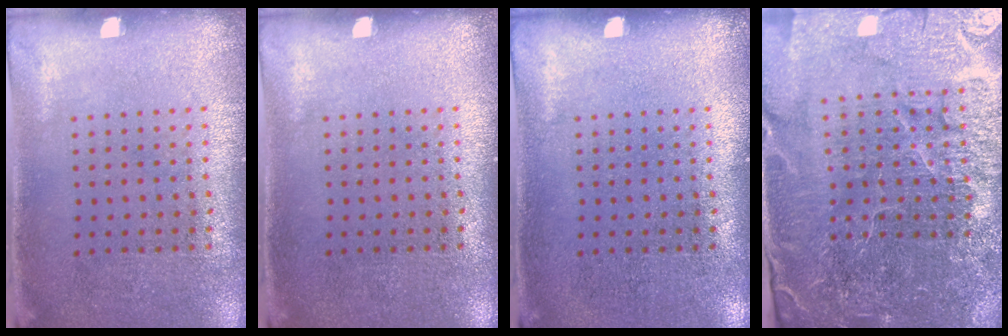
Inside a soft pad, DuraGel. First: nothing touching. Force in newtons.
{"total": 0.0}
{"total": 0.0}
{"total": 6.1, "press": 5.4, "slide": 2.8}